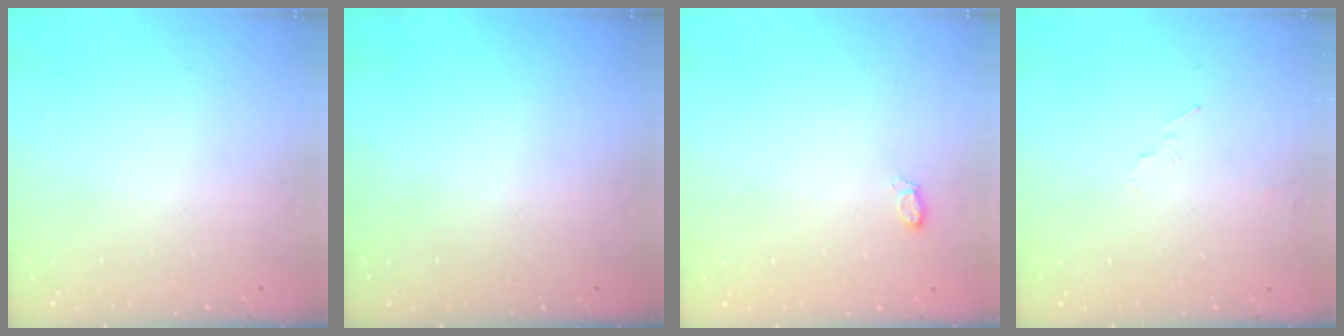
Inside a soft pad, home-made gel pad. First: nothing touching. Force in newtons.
{"total": 0.0}
{"total": 4.5, "press": 4.5, "slide": 0.6}
{"total": 4.3, "press": 3.9, "slide": 1.8}